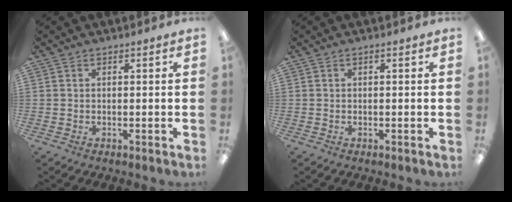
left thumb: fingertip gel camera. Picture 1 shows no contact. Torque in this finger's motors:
{"motor_torque": [0.00, 0.00, 0.05, 0.04, 0.00]}